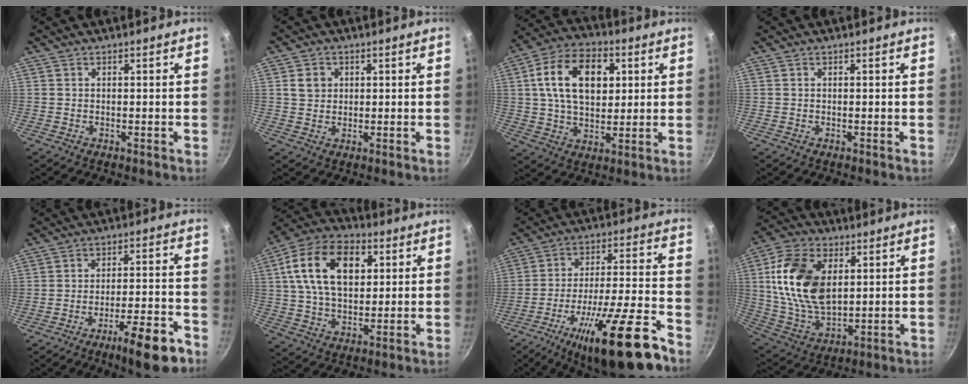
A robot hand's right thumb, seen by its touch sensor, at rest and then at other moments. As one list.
[{"total": 3.6, "force": [0.9, 3.1, 1.5], "torque": [-0.012, 0.004, 0.015]}, {"total": 16.3, "force": [4.0, 10.5, 11.9], "torque": [-0.180, 0.005, 0.058]}, {"total": 0.0}, {"total": 11.7, "force": [-7.3, 2.4, 8.9], "torque": [-0.119, 0.045, -0.101]}, {"total": 17.6, "force": [4.7, 11.1, 12.8], "torque": [-0.205, 0.008, 0.070]}, {"total": 22.3, "force": [-13.6, 4.9, 17.0], "torque": [-0.252, 0.064, -0.213]}, {"total": 18.0, "force": [3.9, 11.2, 13.5], "torque": [-0.239, -0.007, 0.080]}]